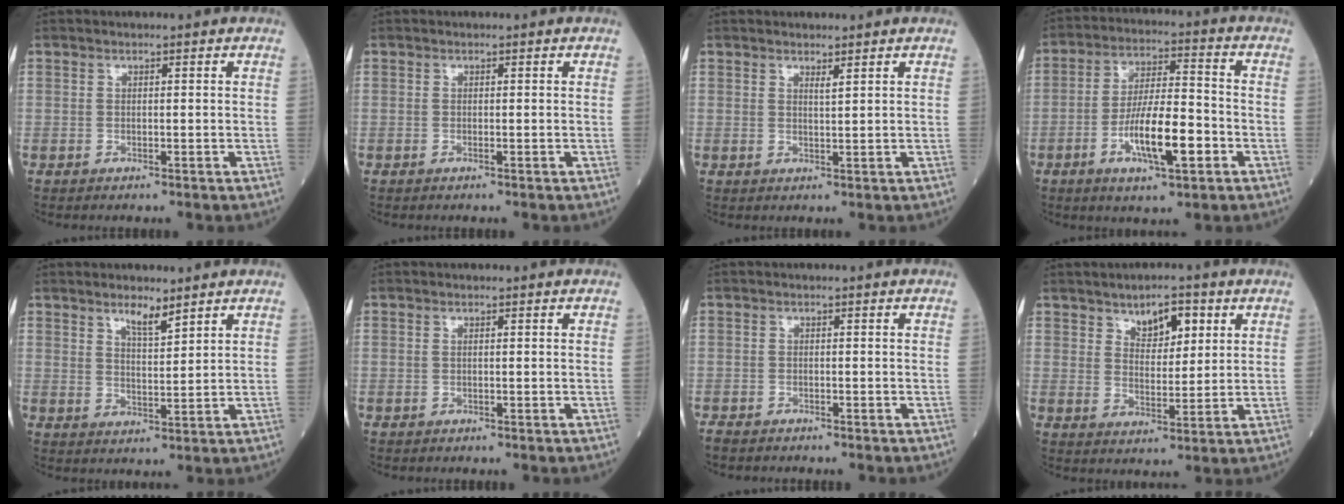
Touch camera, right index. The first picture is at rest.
{"total": 0.0}
{"total": 1.1, "force": [0.9, -0.1, 0.6], "torque": [-0.012, -0.008, 0.016]}
{"total": 11.3, "force": [-4.0, 2.4, 10.3], "torque": [-0.189, 0.001, -0.068]}
{"total": 3.8, "force": [3.0, 0.6, 2.3], "torque": [-0.043, -0.006, 0.055]}
{"total": 0.0}
{"total": 2.6, "force": [-2.4, 0.7, 0.8], "torque": [-0.015, -0.005, -0.038]}
{"total": 6.1, "force": [3.3, 2.9, 4.3], "torque": [-0.064, 0.003, 0.055]}